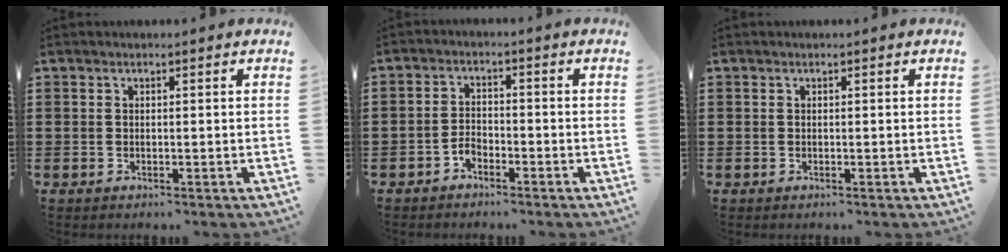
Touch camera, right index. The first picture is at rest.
{"total": 2.4, "force": [-1.8, 1.3, 0.7], "torque": [-0.020, 0.005, -0.038]}
{"total": 0.0}